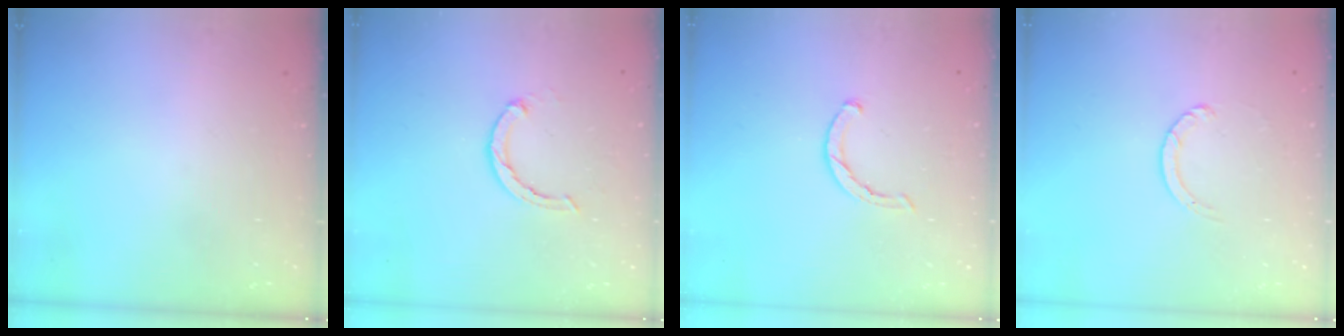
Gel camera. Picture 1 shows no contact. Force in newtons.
{"total": 2.1, "press": 2.0, "slide": 0.4}
{"total": 1.8, "press": 1.8, "slide": 0.3}
{"total": 1.3, "press": 1.2, "slide": 0.2}